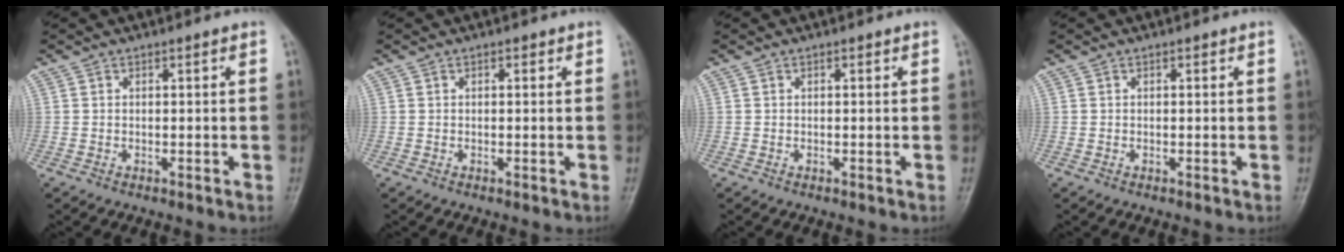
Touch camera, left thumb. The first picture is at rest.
{"total": 0.6, "force": [0.3, 0.4, 0.3], "torque": [0.001, 0.000, 0.001]}
{"total": 0.0}
{"total": 0.0}